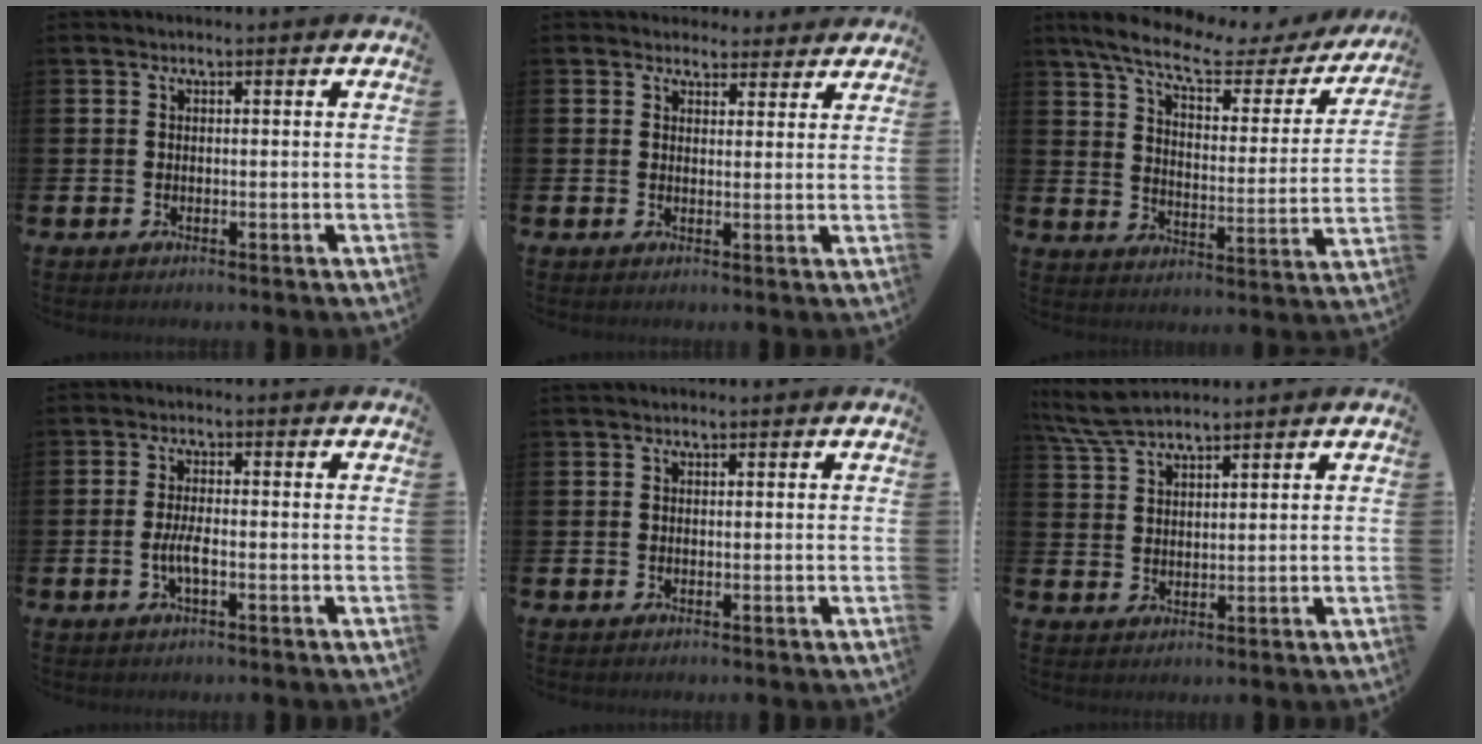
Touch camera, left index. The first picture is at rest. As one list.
[{"total": 3.3, "force": [3.1, 1.2, -0.3], "torque": [0.010, -0.013, 0.054]}, {"total": 8.7, "force": [6.9, 2.2, 4.8], "torque": [-0.116, -0.038, 0.111]}, {"total": 2.9, "force": [-0.8, 0.7, 2.7], "torque": [-0.056, 0.000, -0.016]}, {"total": 0.6, "force": [0.5, 0.1, 0.2], "torque": [-0.004, 0.002, 0.009]}, {"total": 5.6, "force": [5.1, 1.0, 2.0], "torque": [-0.061, -0.011, 0.096]}]